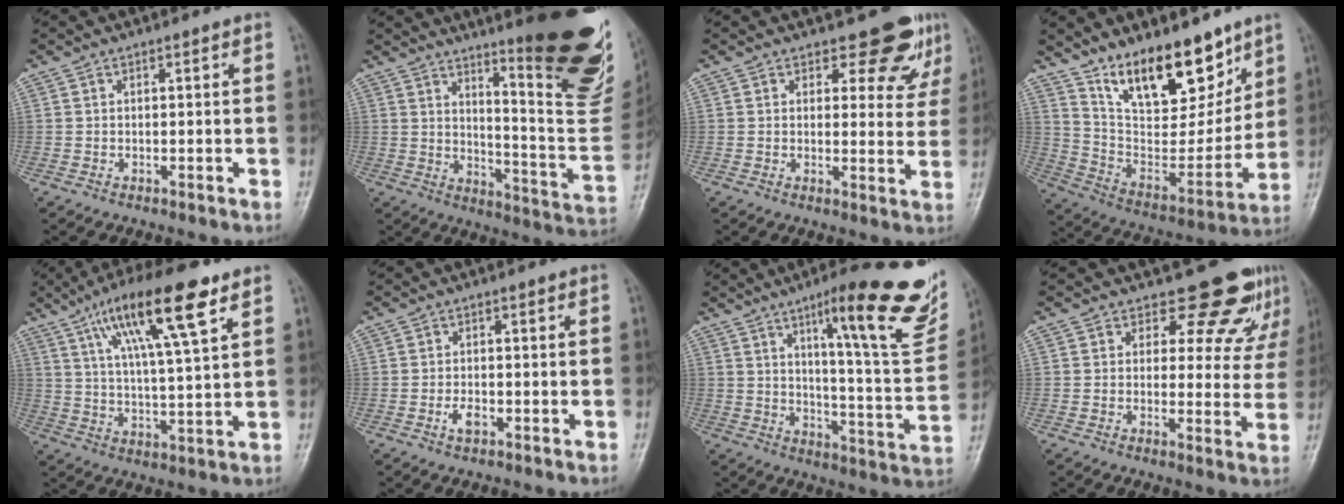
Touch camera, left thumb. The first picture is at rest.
{"total": 25.1, "force": [14.7, 4.7, 19.8], "torque": [-0.227, -0.099, 0.203]}
{"total": 7.0, "force": [5.5, 3.4, 2.5], "torque": [0.001, -0.042, 0.060]}
{"total": 19.3, "force": [13.2, 8.3, 11.4], "torque": [-0.127, -0.083, 0.236]}
{"total": 16.7, "force": [8.7, 3.2, 13.9], "torque": [-0.235, -0.017, 0.152]}
{"total": 2.4, "force": [-1.0, 1.4, 1.8], "torque": [-0.031, 0.001, -0.019]}
{"total": 23.3, "force": [12.5, 4.2, 19.2], "torque": [-0.223, -0.047, 0.180]}
{"total": 9.7, "force": [8.0, 4.9, 2.5], "torque": [0.016, -0.050, 0.079]}